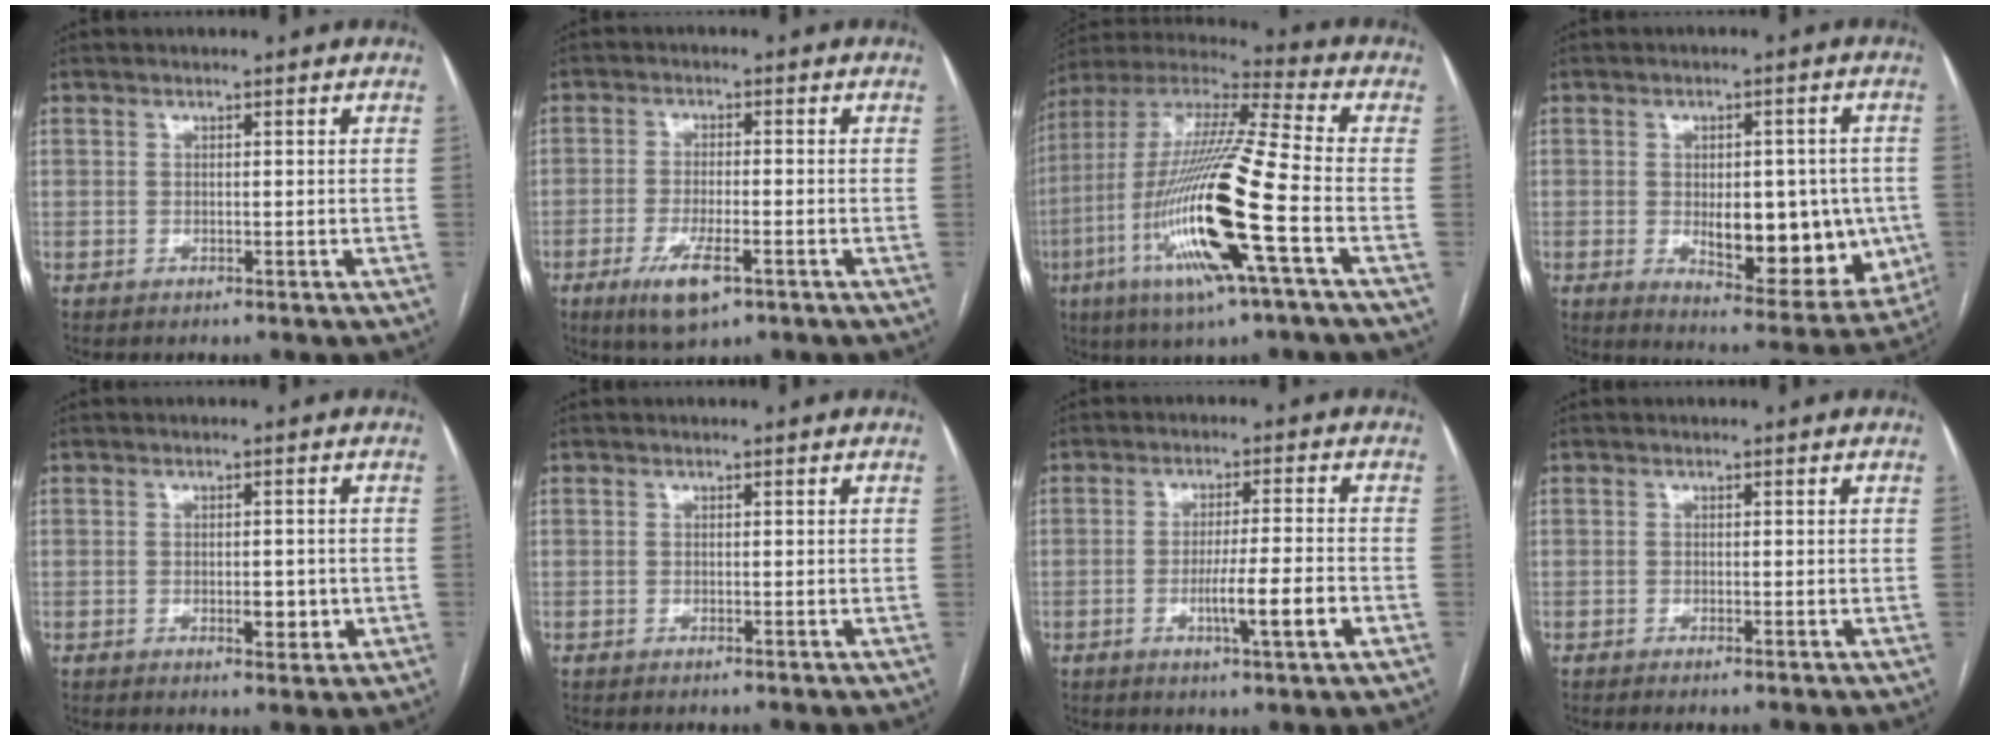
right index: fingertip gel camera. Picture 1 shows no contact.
{"total": 6.8, "force": [-3.5, 1.6, 5.7], "torque": [-0.111, -0.013, -0.055]}
{"total": 22.0, "force": [-6.5, 0.6, 21.0], "torque": [-0.443, -0.025, -0.129]}
{"total": 15.1, "force": [-2.2, 6.6, 13.4], "torque": [-0.166, 0.001, -0.007]}
{"total": 3.3, "force": [-0.8, 1.2, 2.9], "torque": [-0.042, -0.001, -0.007]}
{"total": 0.0}
{"total": 7.6, "force": [-2.6, -0.4, 7.1], "torque": [-0.115, -0.009, -0.043]}
{"total": 0.8, "force": [-0.6, -0.2, 0.5], "torque": [-0.010, -0.001, -0.010]}